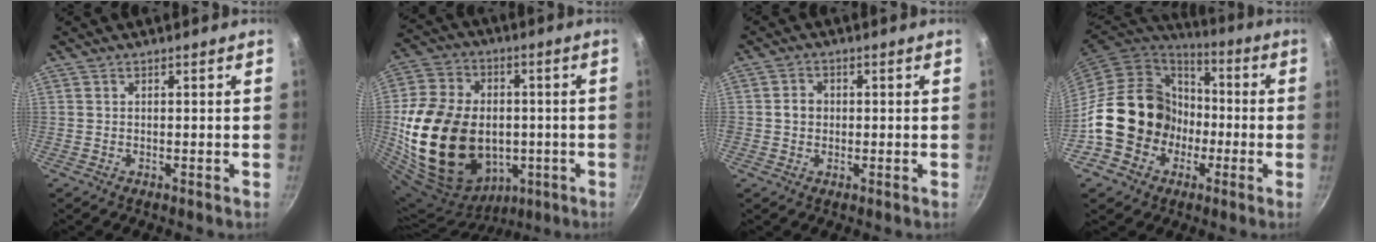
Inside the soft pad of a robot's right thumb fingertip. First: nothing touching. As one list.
[{"total": 26.2, "force": [-2.8, 19.5, 17.3], "torque": [-0.313, 0.034, -0.029]}, {"total": 3.1, "force": [0.0, 2.7, 1.5], "torque": [-0.011, 0.008, -0.005]}, {"total": 19.0, "force": [-3.7, 16.4, 8.8], "torque": [-0.118, 0.052, -0.052]}]